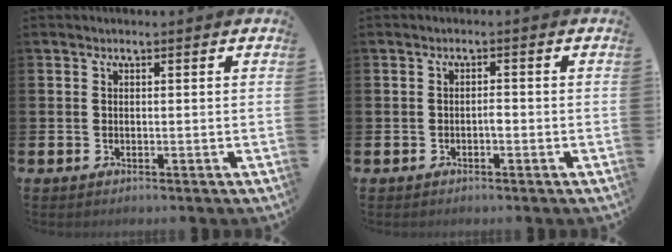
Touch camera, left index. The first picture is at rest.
{"total": 0.9, "force": [-0.4, 0.4, 0.7], "torque": [-0.007, -0.005, -0.010]}